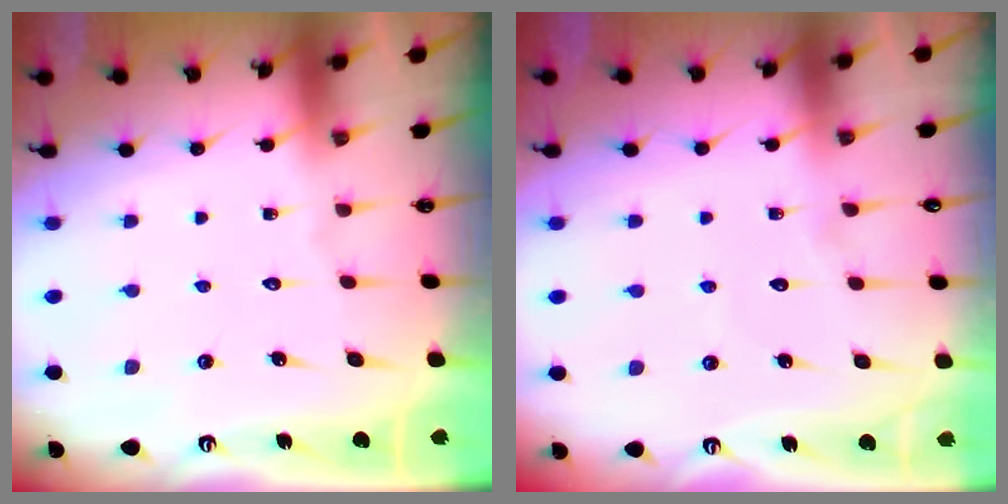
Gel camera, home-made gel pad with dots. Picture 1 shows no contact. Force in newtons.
{"total": 3.9, "press": 3.9, "slide": 0.3}